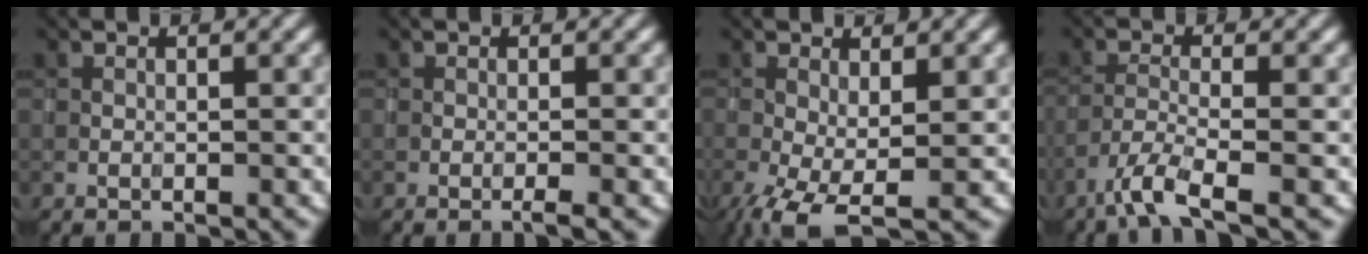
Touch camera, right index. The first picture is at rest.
{"total": 1.2, "force": [-0.5, 0.1, 1.0], "torque": [-0.011, 0.001, -0.012]}
{"total": 4.8, "force": [-2.1, 1.6, 4.0], "torque": [-0.091, -0.014, -0.040]}
{"total": 3.5, "force": [-2.5, 0.5, 2.5], "torque": [-0.052, -0.002, -0.061]}